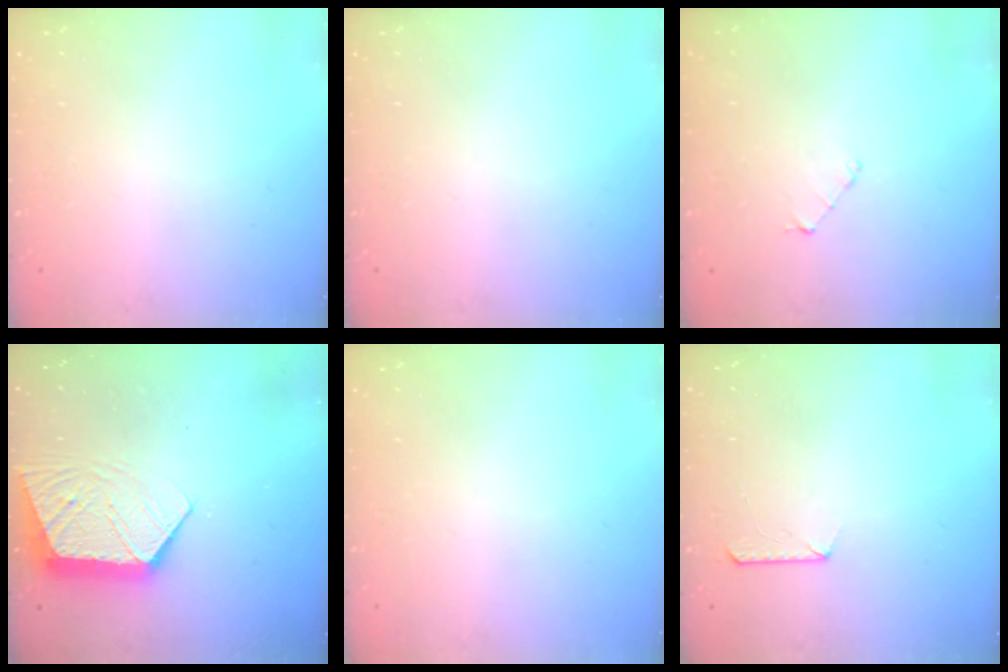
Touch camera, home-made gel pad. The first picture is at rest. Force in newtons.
{"total": 0.0}
{"total": 2.9, "press": 2.9, "slide": 0.3}
{"total": 10.6, "press": 10.5, "slide": 0.5}
{"total": 0.0}
{"total": 7.6, "press": 7.5, "slide": 0.8}